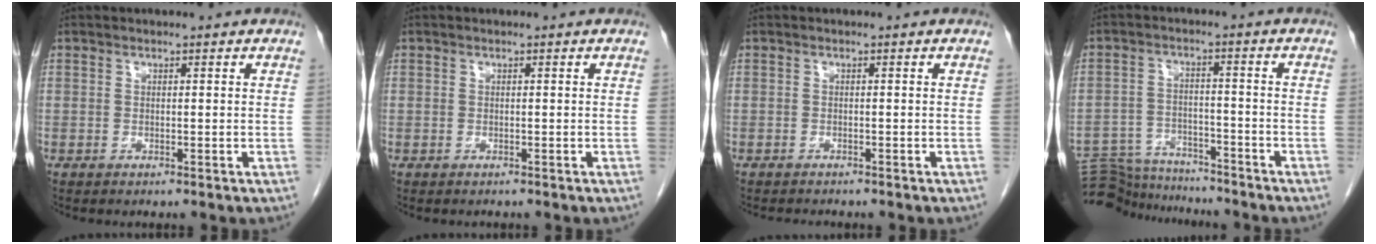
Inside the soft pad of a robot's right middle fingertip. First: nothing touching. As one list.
[{"total": 0.0}, {"total": 1.6, "force": [-1.5, 0.2, 0.3], "torque": [-0.007, -0.005, -0.018]}, {"total": 12.1, "force": [-11.7, 2.3, 1.8], "torque": [-0.034, 0.011, -0.181]}]